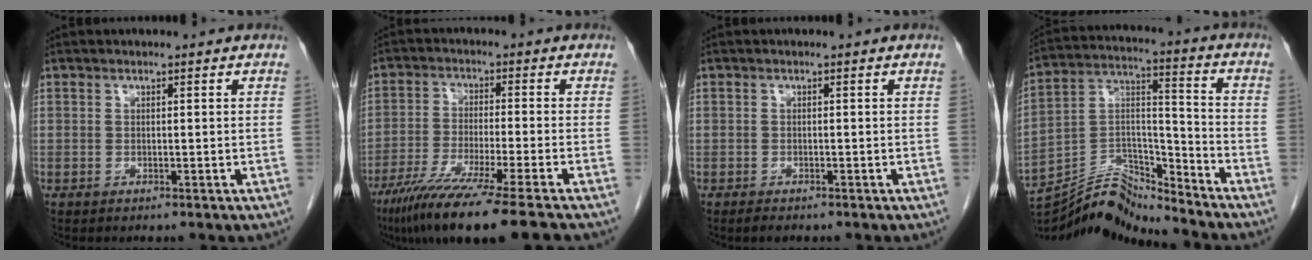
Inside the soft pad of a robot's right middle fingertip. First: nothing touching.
{"total": 13.9, "force": [-10.5, -1.4, 9.1], "torque": [-0.161, -0.049, -0.172]}
{"total": 1.2, "force": [-0.9, 0.5, 0.5], "torque": [-0.016, -0.002, -0.013]}
{"total": 14.0, "force": [-13.9, -0.5, 1.9], "torque": [-0.039, 0.038, -0.256]}